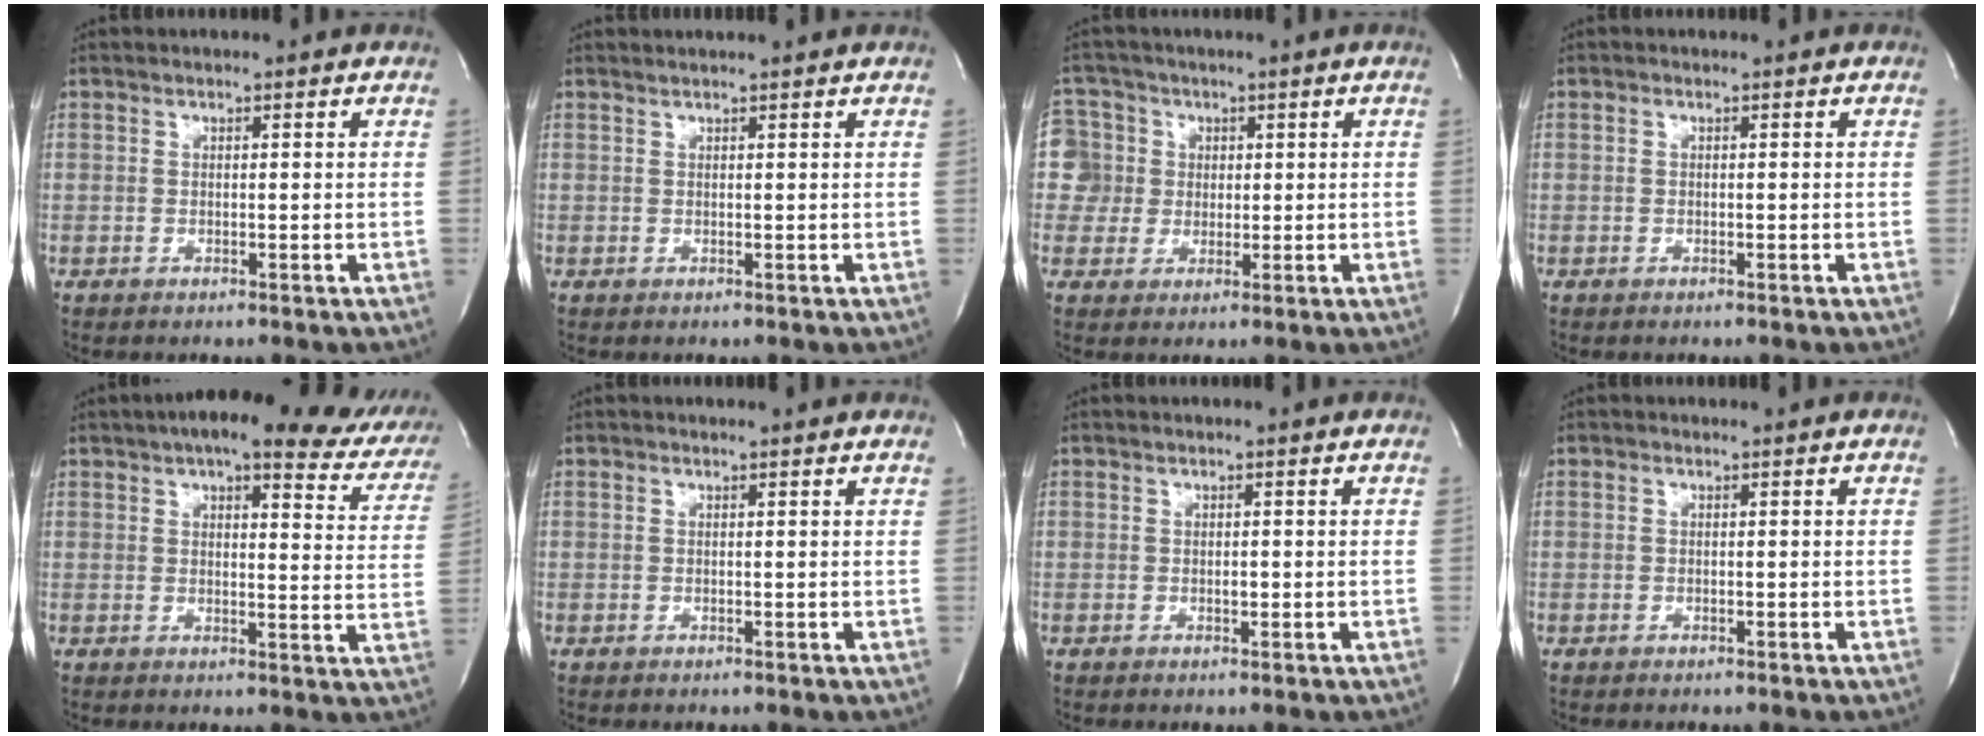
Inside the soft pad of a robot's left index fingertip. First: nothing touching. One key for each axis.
{"total": 2.3, "fx": 2.2, "fy": -0.4, "fz": 0.7, "tx": -0.015, "ty": 0.011, "tz": 0.029}
{"total": 7.4, "fx": 1.2, "fy": 7.3, "fz": -0.6, "tx": 0.017, "ty": 0.023, "tz": 0.031}
{"total": 0.0}
{"total": 21.7, "fx": 16.8, "fy": 5.8, "fz": 12.5, "tx": -0.155, "ty": 0.007, "tz": 0.179}
{"total": 0.7, "fx": 0.6, "fy": -0.1, "fz": 0.4, "tx": -0.015, "ty": 0.002, "tz": 0.007}
{"total": 0.8, "fx": -0.4, "fy": 0.4, "fz": 0.6, "tx": -0.008, "ty": -0.004, "tz": -0.007}
{"total": 0.0}